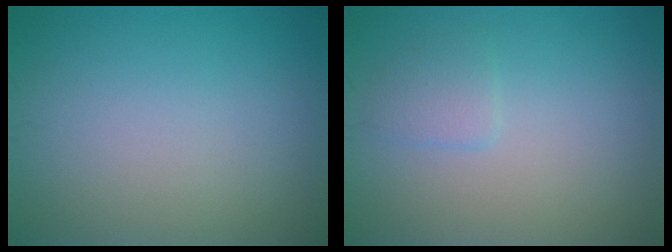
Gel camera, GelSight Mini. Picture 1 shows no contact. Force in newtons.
{"total": 1.4, "press": 1.4, "slide": 0.1}